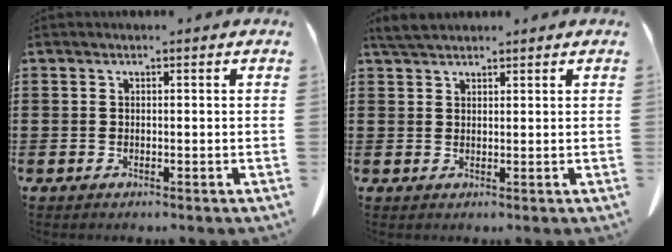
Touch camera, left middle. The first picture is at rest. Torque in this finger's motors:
{"motor_torque": [0.15, 0.03, 0.02, 0.01]}